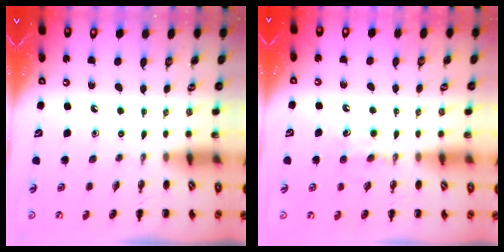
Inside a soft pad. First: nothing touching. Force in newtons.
{"total": 6.2, "press": 6.0, "slide": 1.7}